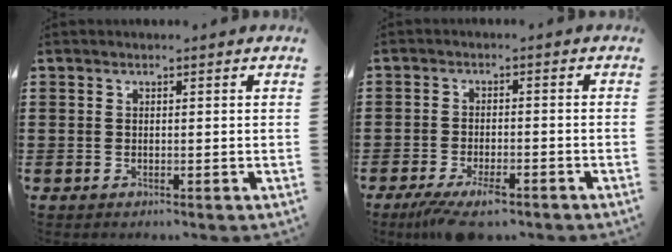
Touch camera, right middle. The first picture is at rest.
{"total": 5.1, "force": [-3.7, 1.4, 3.2], "torque": [-0.070, -0.007, -0.071]}